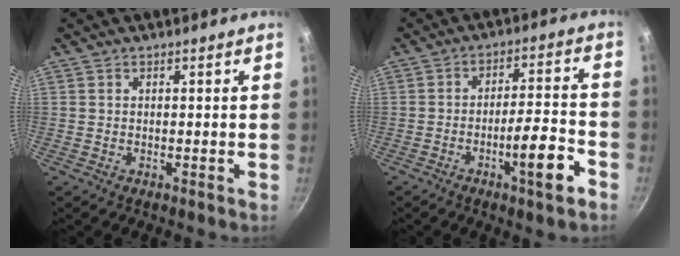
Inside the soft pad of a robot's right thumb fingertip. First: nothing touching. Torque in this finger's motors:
{"motor_torque": [2.05, -0.12, 1.53, -1.24, 0.59]}